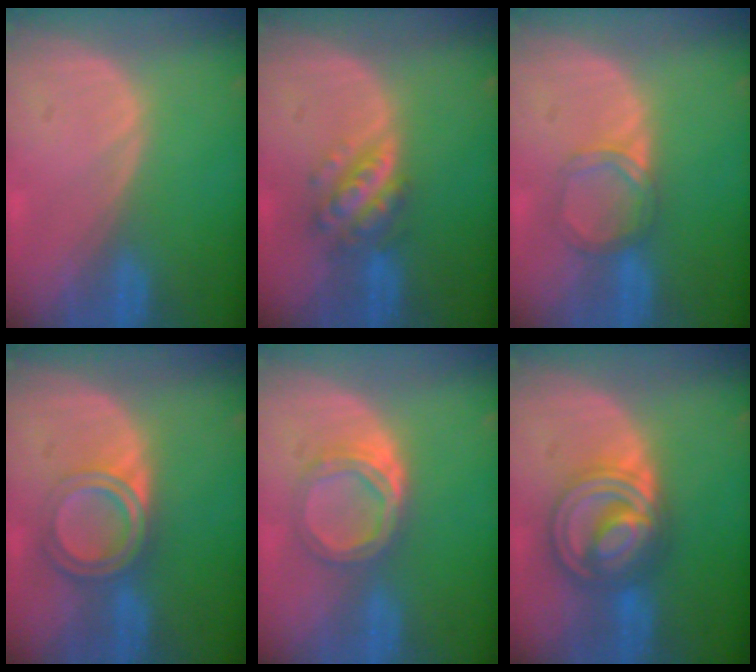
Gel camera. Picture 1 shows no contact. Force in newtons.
{"total": 6.0, "press": 5.3, "slide": 2.8}
{"total": 3.7, "press": 3.7, "slide": 0.4}
{"total": 6.3, "press": 5.3, "slide": 3.4}
{"total": 5.6, "press": 5.0, "slide": 2.5}
{"total": 8.9, "press": 8.9, "slide": 0.7}